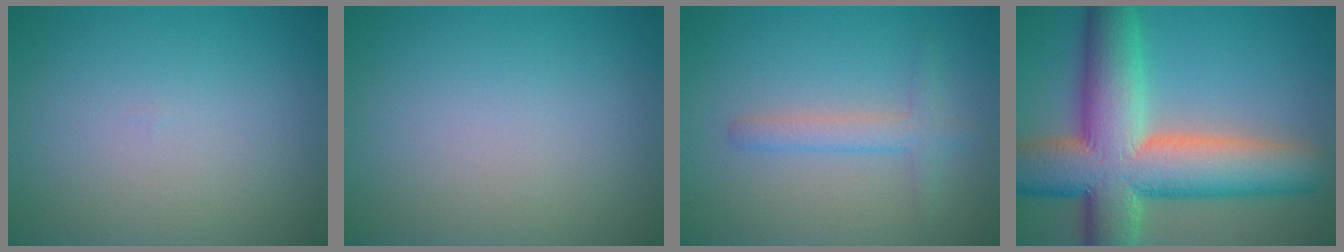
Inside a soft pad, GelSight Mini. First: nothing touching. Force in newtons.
{"total": 0.0}
{"total": 2.3, "press": 2.3, "slide": 0.2}
{"total": 13.8, "press": 13.7, "slide": 0.9}